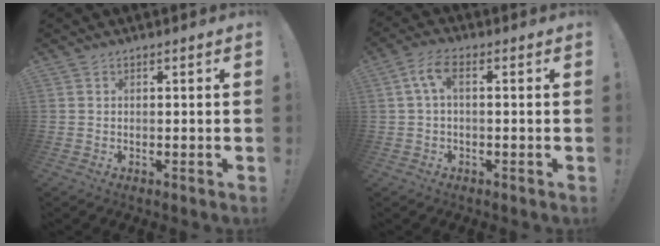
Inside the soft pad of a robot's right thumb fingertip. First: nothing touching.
{"total": 5.8, "force": [1.0, 2.3, 5.3], "torque": [-0.116, 0.003, 0.019]}